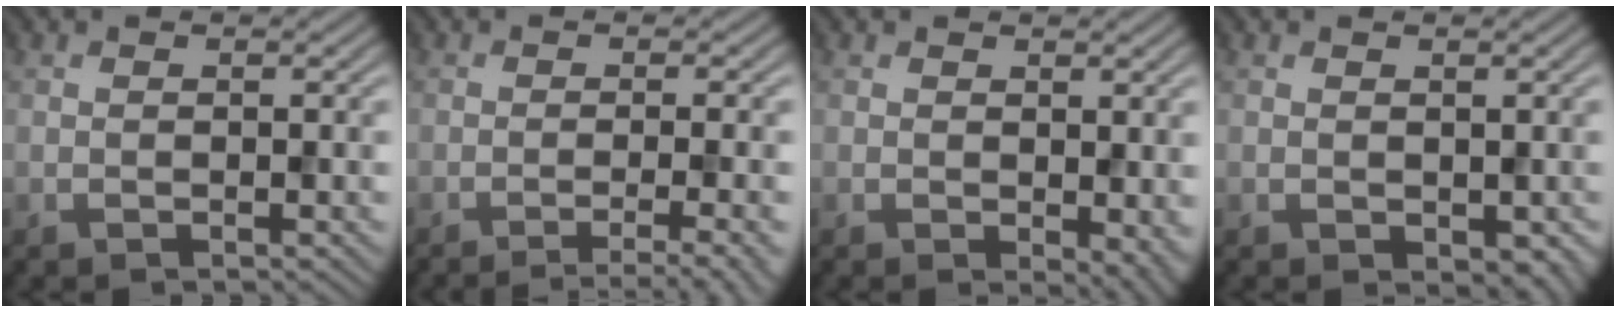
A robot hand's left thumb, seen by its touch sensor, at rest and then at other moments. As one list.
[{"total": 5.0, "force": [-2.8, 0.9, 4.1], "torque": [-0.048, 0.007, -0.049]}, {"total": 3.5, "force": [-0.4, 2.0, 2.9], "torque": [-0.034, -0.011, 0.000]}, {"total": 1.4, "force": [0.1, 1.0, 1.0], "torque": [-0.019, -0.007, 0.006]}]